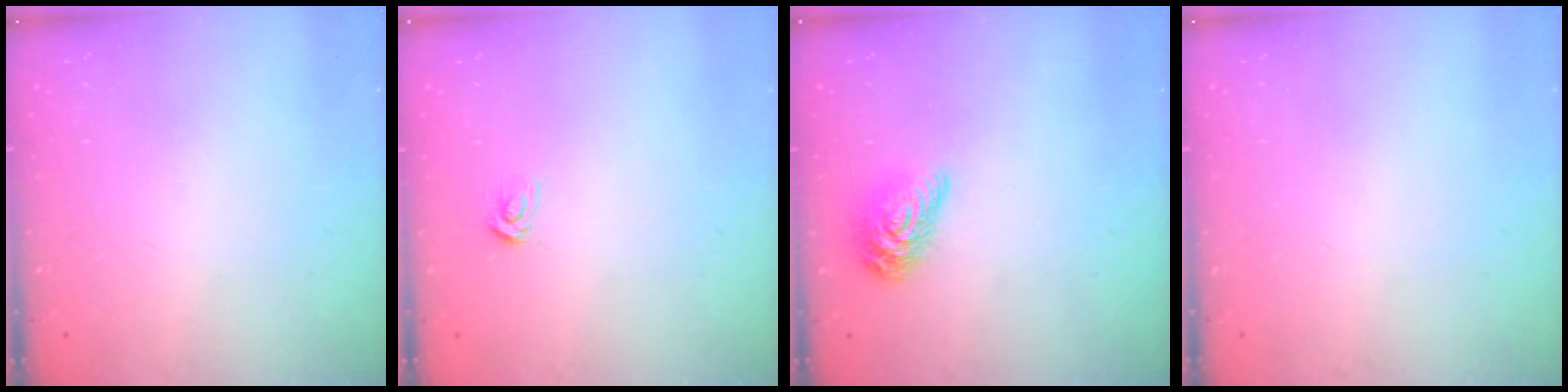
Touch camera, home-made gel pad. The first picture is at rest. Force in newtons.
{"total": 3.6, "press": 3.6, "slide": 0.2}
{"total": 11.1, "press": 11.1, "slide": 0.5}
{"total": 0.0}